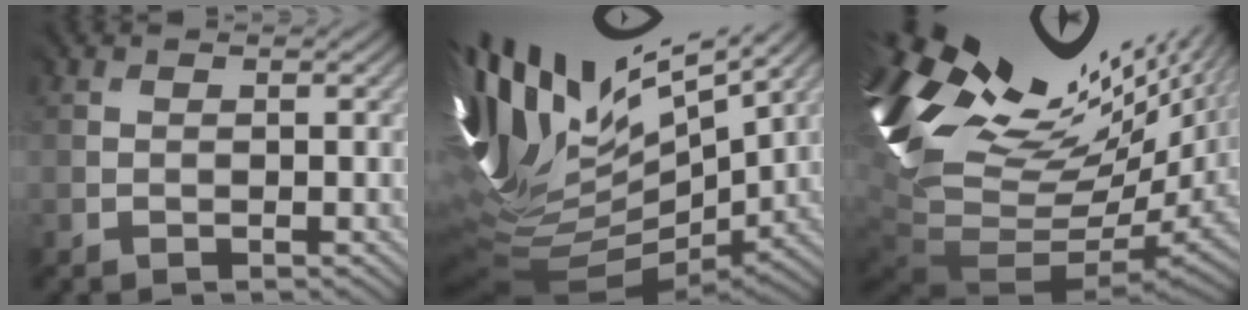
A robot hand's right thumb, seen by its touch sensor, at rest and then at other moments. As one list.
[{"total": 15.5, "force": [6.4, 6.8, 12.4], "torque": [-0.279, 0.014, 0.140]}, {"total": 17.7, "force": [5.5, 9.0, 14.2], "torque": [-0.275, -0.030, 0.154]}]